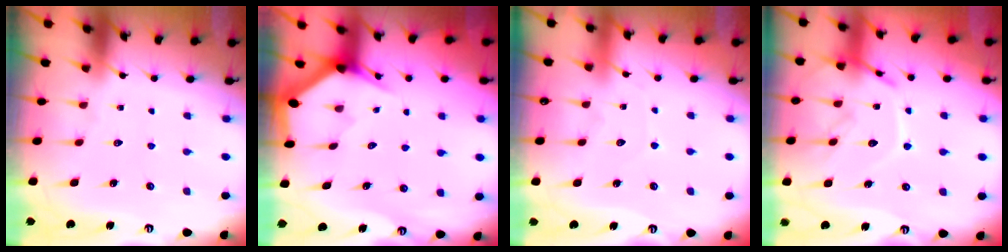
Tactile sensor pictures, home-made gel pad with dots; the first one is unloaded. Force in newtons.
{"total": 3.0, "press": 3.0, "slide": 0.2}
{"total": 2.9, "press": 2.9, "slide": 0.3}
{"total": 13.0, "press": 13.0, "slide": 1.2}